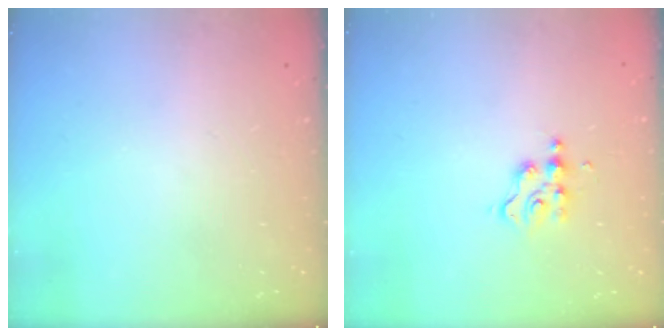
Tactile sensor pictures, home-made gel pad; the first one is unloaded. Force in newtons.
{"total": 3.4, "press": 3.4, "slide": 0.2}